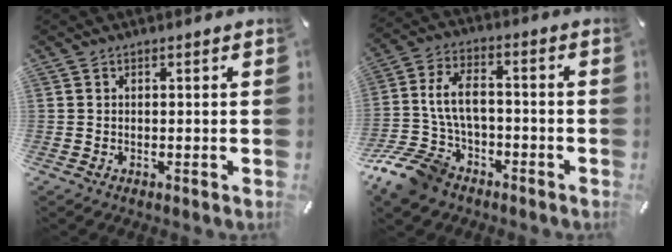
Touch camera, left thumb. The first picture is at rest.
{"total": 14.1, "force": [-4.4, 9.9, 9.0], "torque": [-0.198, 0.037, -0.079]}